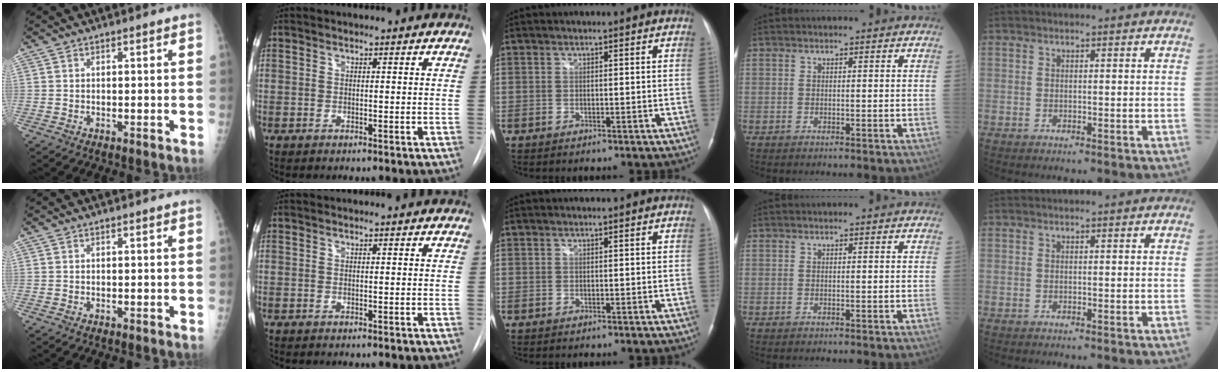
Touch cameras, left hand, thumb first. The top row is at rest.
{}